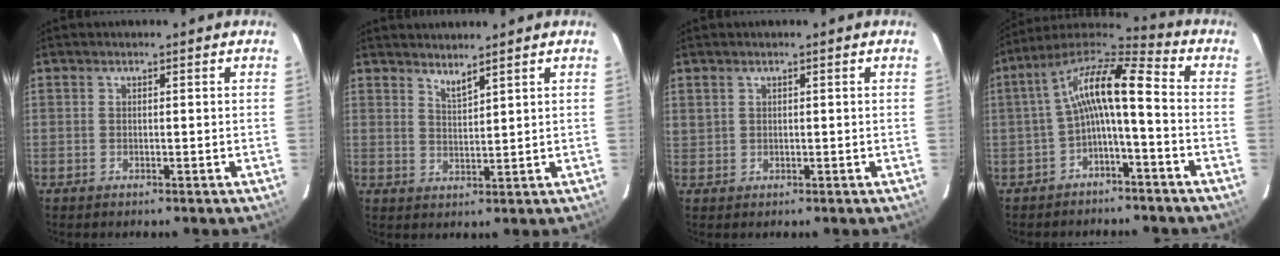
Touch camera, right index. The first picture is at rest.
{"total": 2.8, "force": [2.5, 0.0, 1.2], "torque": [-0.021, -0.003, 0.042]}
{"total": 1.2, "force": [0.8, 0.9, 0.3], "torque": [-0.003, 0.006, 0.017]}
{"total": 11.0, "force": [-1.7, 2.4, 10.6], "torque": [-0.216, 0.025, -0.038]}